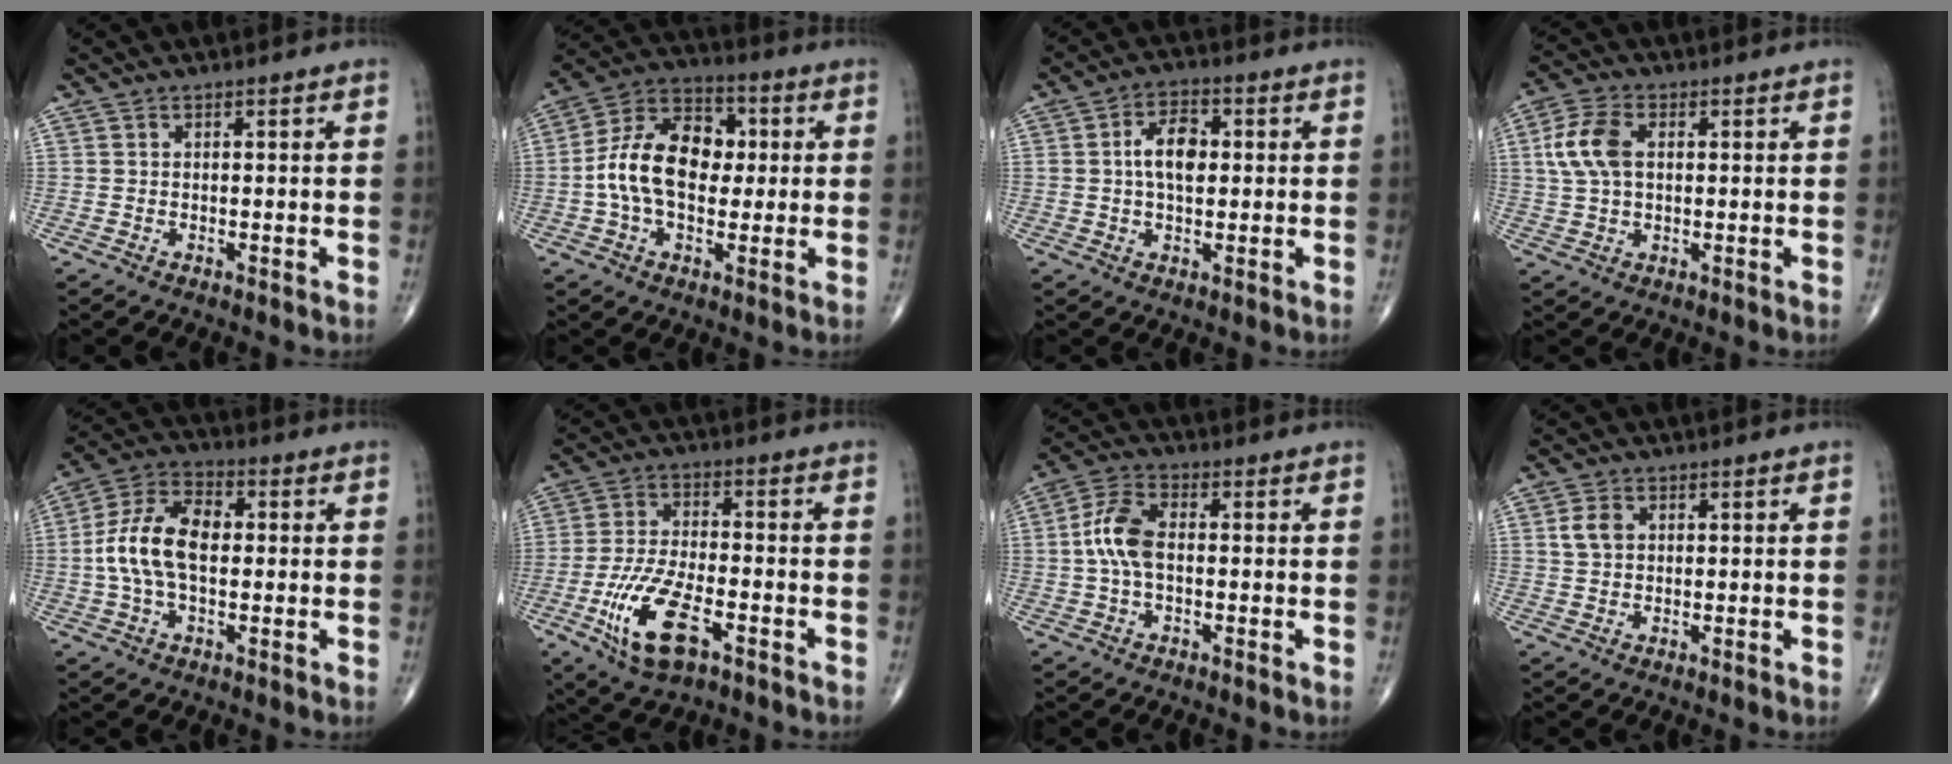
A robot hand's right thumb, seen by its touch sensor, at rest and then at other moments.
{"total": 14.7, "force": [0.2, 9.5, 11.3], "torque": [-0.188, 0.033, -0.006]}
{"total": 7.2, "force": [0.8, 4.1, 5.8], "torque": [-0.091, 0.011, 0.008]}
{"total": 8.3, "force": [1.5, 5.0, 6.5], "torque": [-0.143, 0.013, 0.029]}
{"total": 12.3, "force": [0.1, 7.0, 10.1], "torque": [-0.199, 0.028, -0.004]}
{"total": 12.9, "force": [-5.7, 5.3, 10.3], "torque": [-0.210, 0.012, -0.100]}
{"total": 7.7, "force": [-0.1, 4.2, 6.5], "torque": [-0.141, 0.021, -0.010]}
{"total": 2.6, "force": [1.0, 2.0, 1.3], "torque": [-0.018, -0.002, 0.021]}